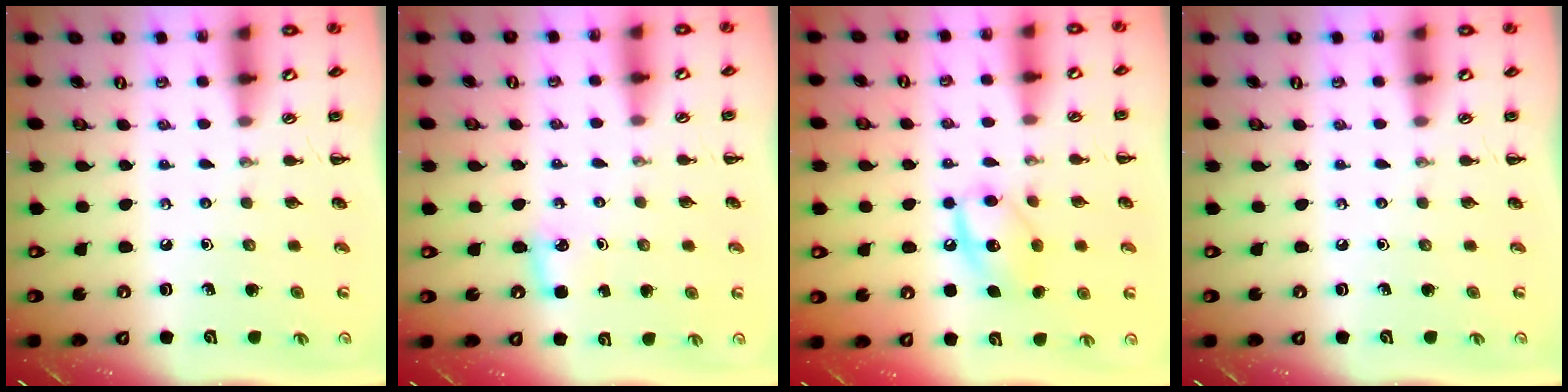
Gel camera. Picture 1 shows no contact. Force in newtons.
{"total": 3.2, "press": 3.0, "slide": 1.0}
{"total": 11.4, "press": 11.3, "slide": 1.6}
{"total": 0.0}